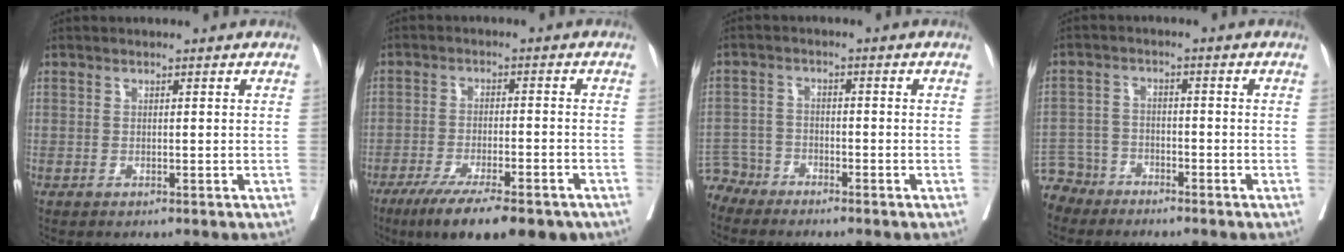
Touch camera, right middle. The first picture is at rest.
{"total": 15.7, "force": [-11.3, 3.3, 10.4], "torque": [-0.137, -0.022, -0.173]}
{"total": 4.5, "force": [-4.1, 1.4, -0.9], "torque": [0.015, -0.004, -0.083]}
{"total": 6.0, "force": [-5.3, 2.7, -0.6], "torque": [0.010, -0.004, -0.106]}